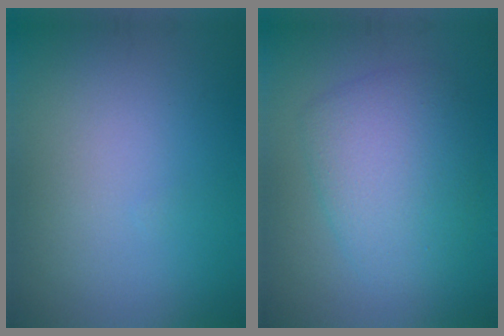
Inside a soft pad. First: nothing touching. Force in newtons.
{"total": 4.8, "press": 4.8, "slide": 0.2}